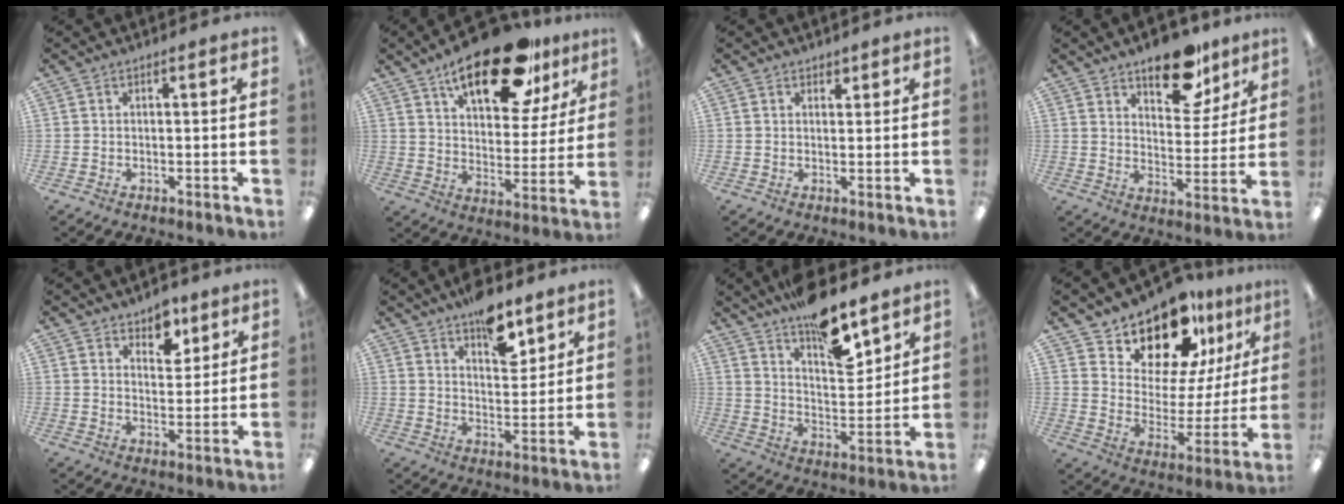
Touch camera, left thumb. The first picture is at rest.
{"total": 21.5, "force": [14.2, 8.9, 13.5], "torque": [-0.198, -0.073, 0.231]}
{"total": 1.7, "force": [1.4, 1.0, 0.3], "torque": [0.002, -0.004, 0.025]}
{"total": 14.9, "force": [10.6, 7.2, 7.7], "torque": [-0.094, -0.060, 0.184]}
{"total": 6.4, "force": [5.1, 3.5, 2.0], "torque": [-0.009, -0.034, 0.085]}
{"total": 9.6, "force": [7.1, 4.1, 5.1], "torque": [-0.064, -0.038, 0.119]}
{"total": 14.2, "force": [11.2, 4.3, 7.5], "torque": [-0.124, -0.071, 0.195]}
{"total": 17.0, "force": [14.3, 7.1, 5.7], "torque": [-0.105, -0.113, 0.256]}